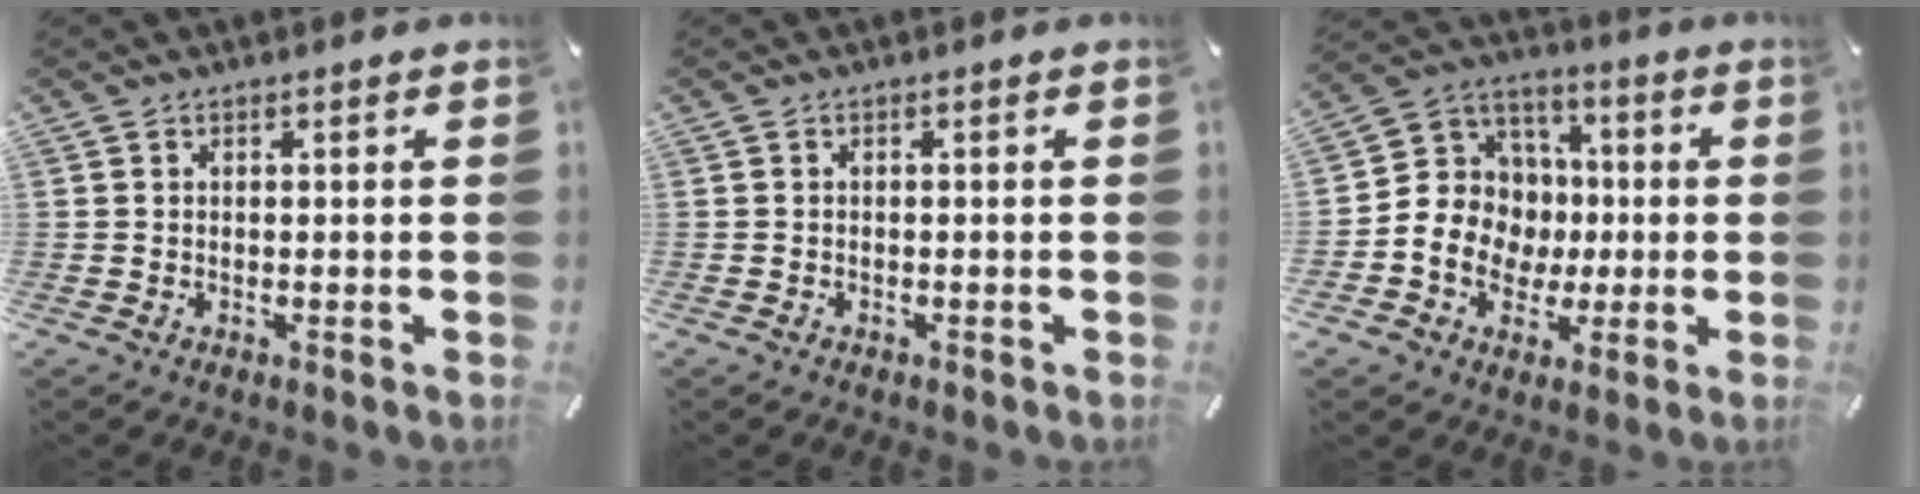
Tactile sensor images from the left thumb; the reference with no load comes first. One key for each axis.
{"total": 0.8, "fx": -0.6, "fy": 0.3, "fz": 0.3, "tx": -0.008, "ty": 0.000, "tz": -0.013}
{"total": 12.2, "fx": -2.3, "fy": 11.6, "fz": 2.9, "tx": -0.057, "ty": 0.011, "tz": -0.038}